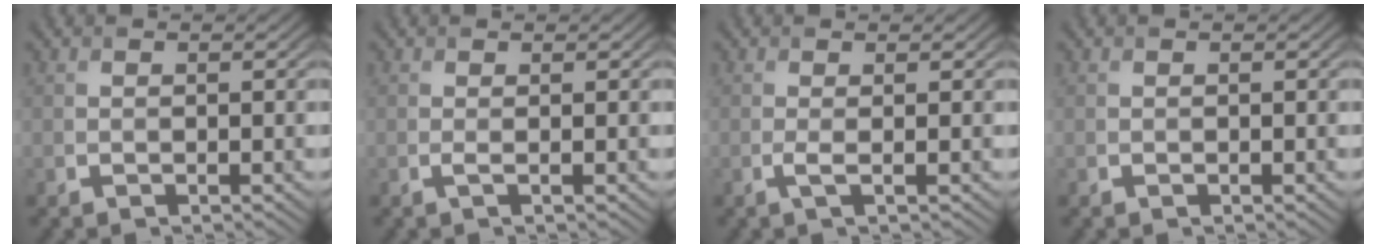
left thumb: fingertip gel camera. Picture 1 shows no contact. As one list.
[{"total": 0.9, "force": [0.0, 0.1, 0.9], "torque": [-0.020, 0.000, -0.003]}, {"total": 1.3, "force": [-0.1, 0.2, 1.3], "torque": [-0.028, -0.001, -0.005]}, {"total": 0.0}]